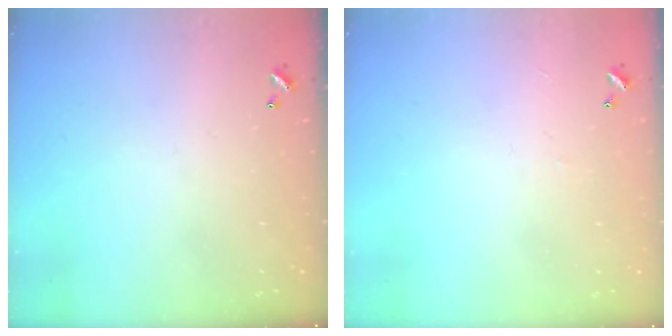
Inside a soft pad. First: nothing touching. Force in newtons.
{"total": 0.7, "press": 0.5, "slide": 0.6}